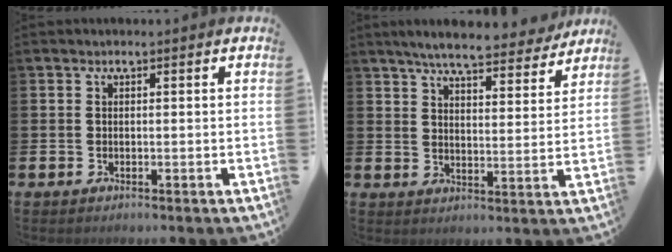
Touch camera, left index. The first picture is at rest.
{"total": 7.0, "force": [6.5, 1.0, 2.3], "torque": [-0.046, -0.041, 0.110]}